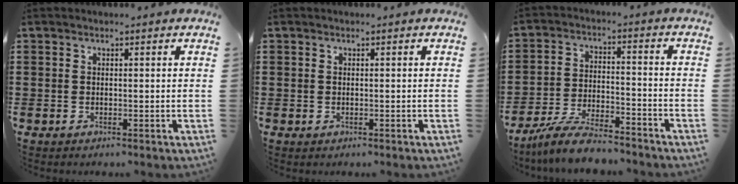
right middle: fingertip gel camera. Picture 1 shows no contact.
{"total": 0.0}
{"total": 7.6, "force": [-6.8, 1.1, 3.1], "torque": [-0.064, 0.006, -0.130]}